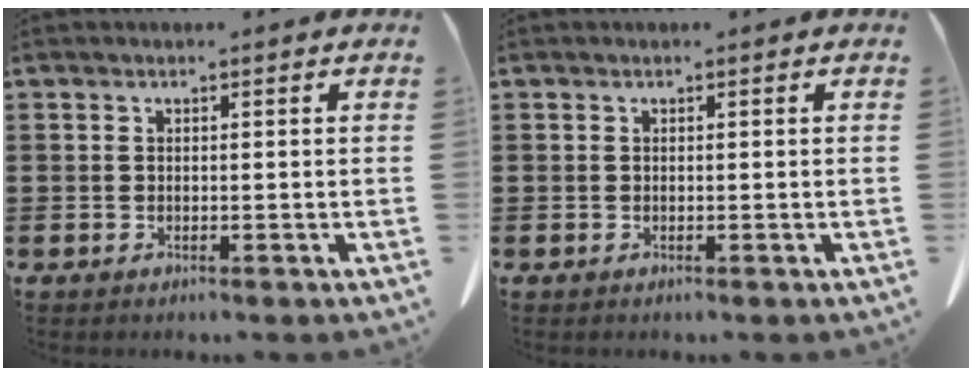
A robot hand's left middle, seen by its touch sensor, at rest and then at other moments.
{"total": 0.0}